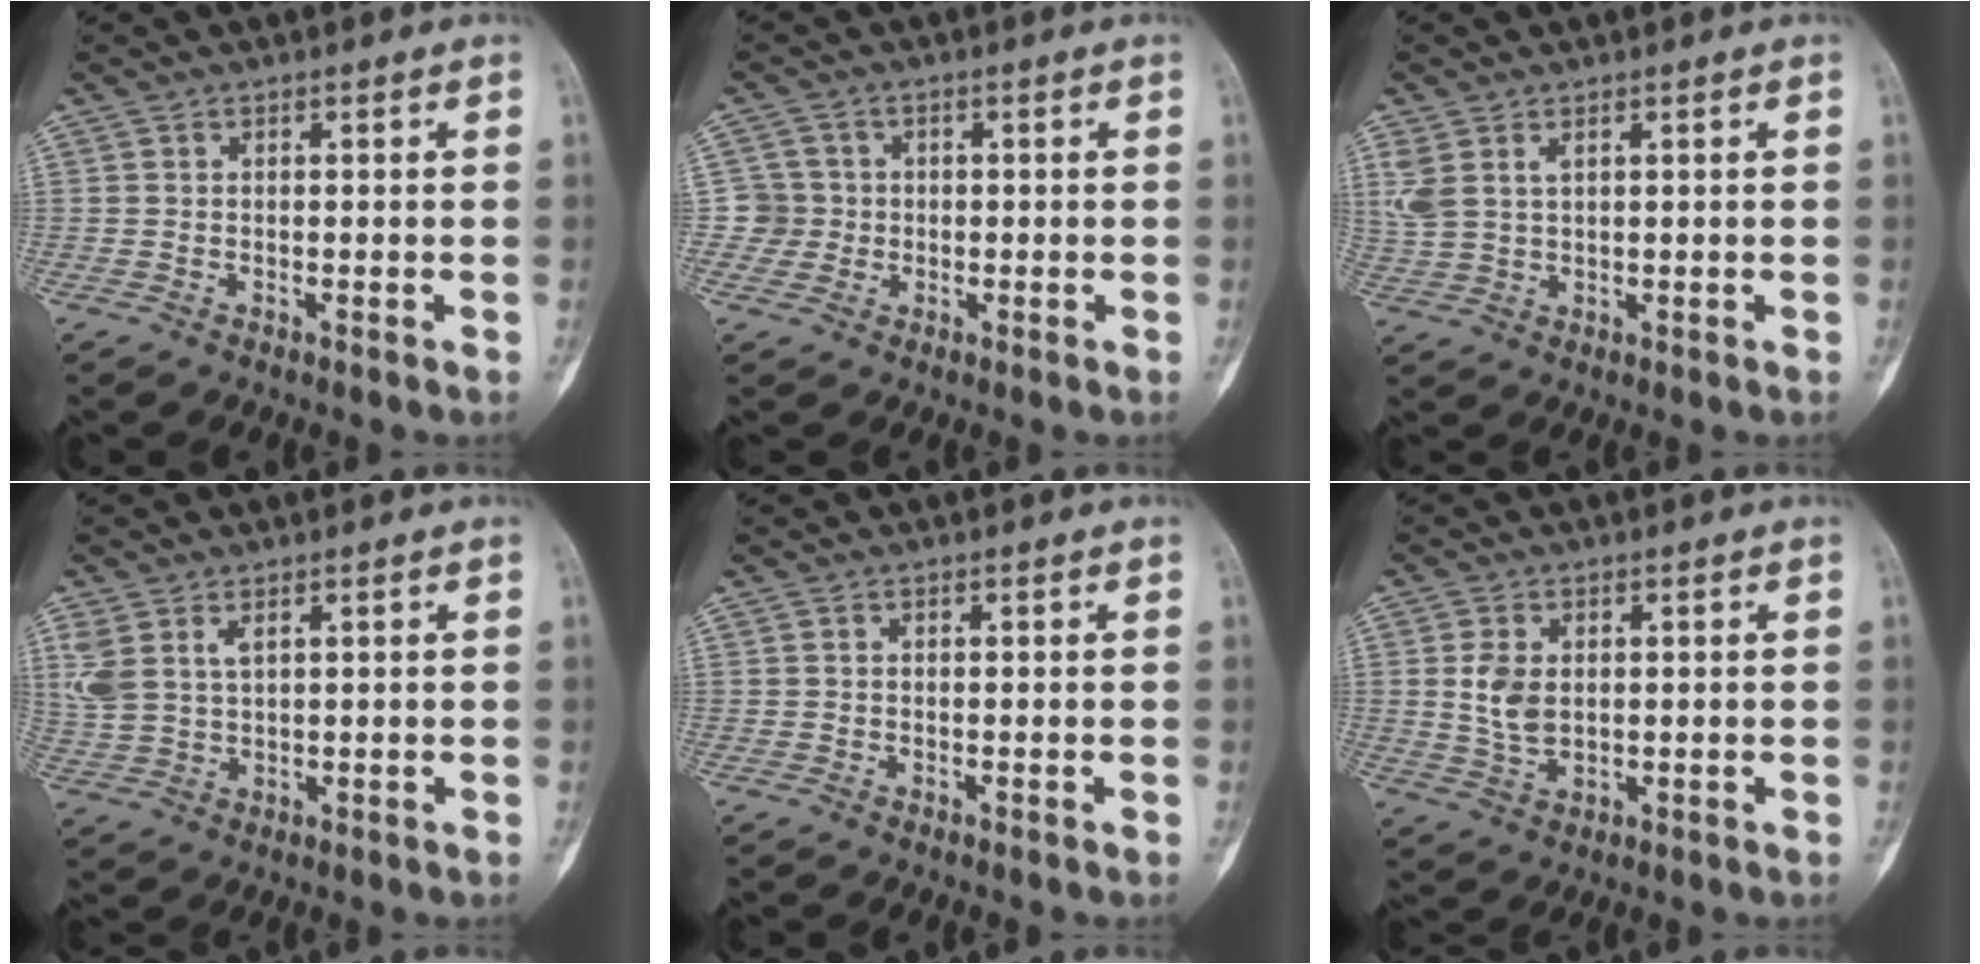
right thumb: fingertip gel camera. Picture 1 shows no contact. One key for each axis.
{"total": 3.9, "fx": -0.4, "fy": 3.8, "fz": -0.3, "tx": 0.033, "ty": 0.011, "tz": -0.014}
{"total": 5.0, "fx": 2.1, "fy": 2.8, "fz": 3.5, "tx": -0.089, "ty": 0.002, "tz": 0.054}
{"total": 6.4, "fx": 2.8, "fy": 3.6, "fz": 4.5, "tx": -0.107, "ty": -0.001, "tz": 0.068}
{"total": 0.0}
{"total": 5.9, "fx": 0.8, "fy": 3.8, "fz": 4.5, "tx": -0.084, "ty": -0.006, "tz": 0.024}